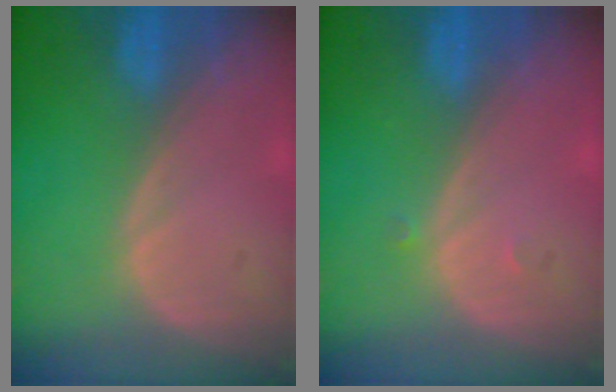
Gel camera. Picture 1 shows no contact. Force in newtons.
{"total": 0.7, "press": 0.5, "slide": 0.5}